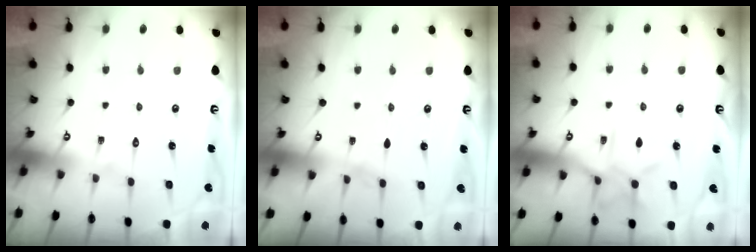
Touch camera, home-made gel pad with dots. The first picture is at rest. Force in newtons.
{"total": 2.9, "press": 2.9, "slide": 0.4}
{"total": 9.4, "press": 9.4, "slide": 0.7}